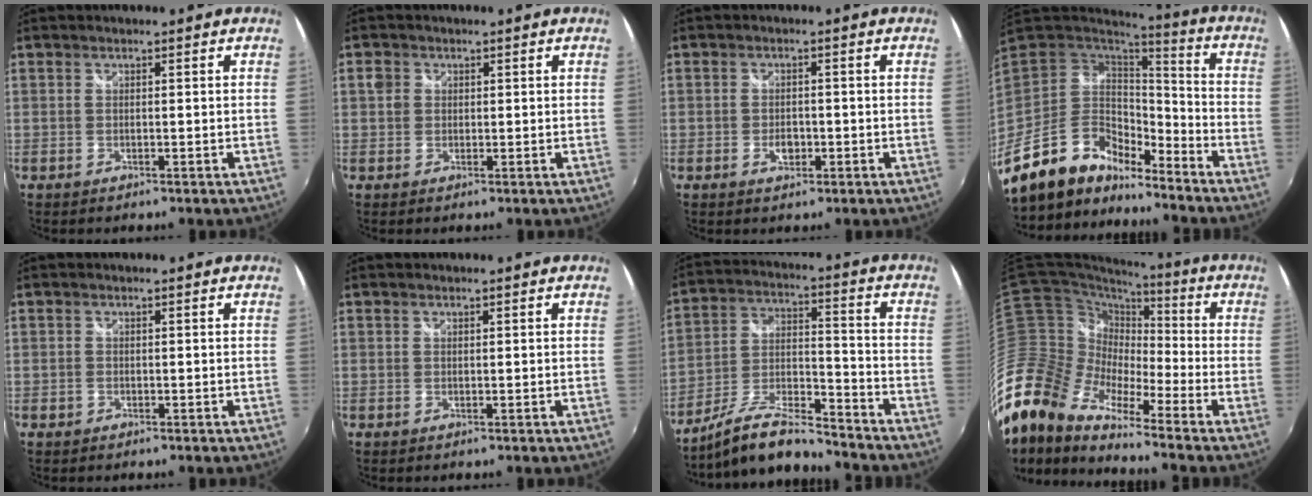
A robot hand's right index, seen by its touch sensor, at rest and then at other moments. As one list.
[{"total": 2.2, "force": [0.3, 2.1, 0.6], "torque": [-0.011, 0.006, 0.000]}, {"total": 2.8, "force": [-1.0, 1.9, 1.8], "torque": [-0.032, -0.002, -0.016]}, {"total": 16.2, "force": [-13.3, 6.8, 6.4], "torque": [-0.145, -0.005, -0.237]}, {"total": 0.9, "force": [-0.5, 0.7, 0.2], "torque": [-0.006, -0.001, -0.009]}, {"total": 0.0}, {"total": 13.0, "force": [-11.6, 2.2, 5.4], "torque": [-0.120, -0.001, -0.214]}, {"total": 18.3, "force": [-12.7, 7.7, 10.8], "torque": [-0.197, -0.019, -0.263]}]